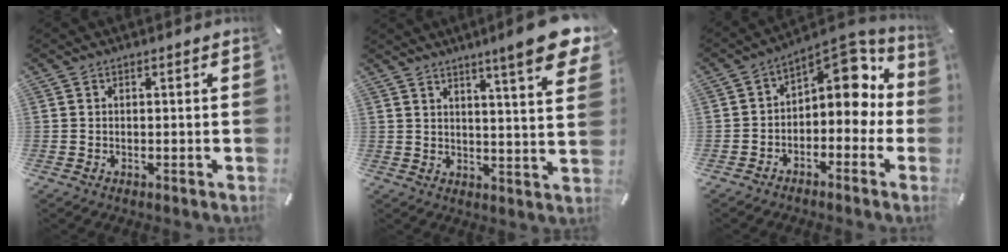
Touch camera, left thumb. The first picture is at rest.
{"total": 11.4, "force": [7.4, 1.0, 8.6], "torque": [-0.130, -0.045, 0.118]}
{"total": 10.5, "force": [3.8, 6.8, 7.1], "torque": [-0.087, -0.041, 0.066]}